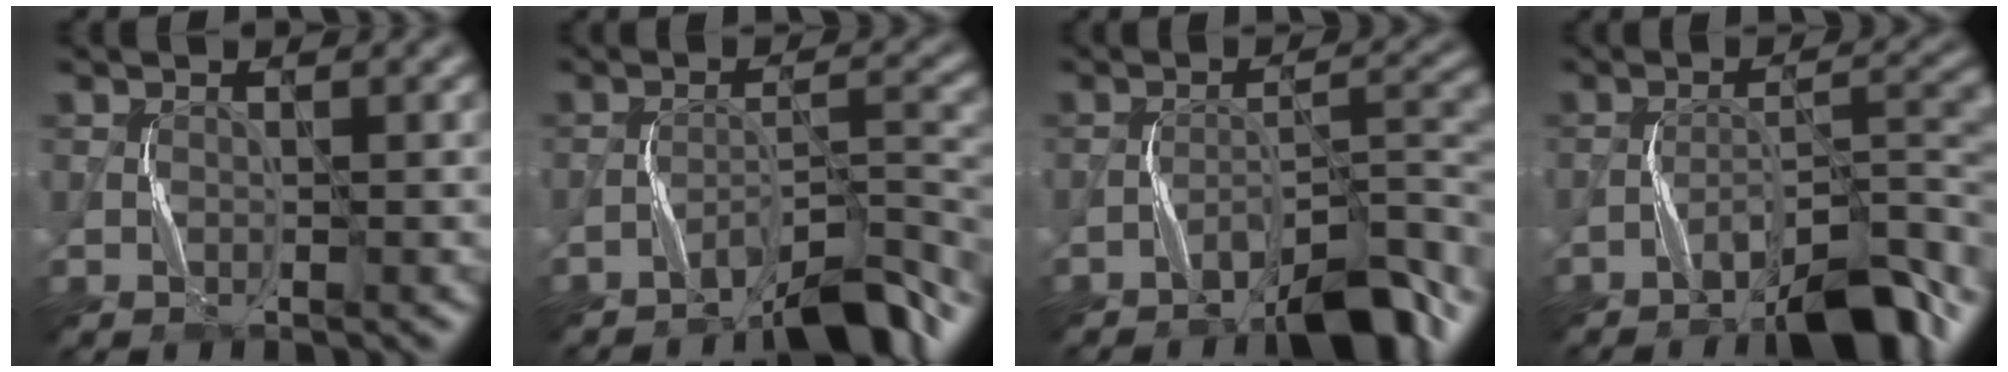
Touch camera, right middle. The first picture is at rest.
{"total": 6.0, "force": [-5.1, 0.6, 3.2], "torque": [-0.048, 0.010, -0.085]}
{"total": 8.2, "force": [-5.9, 2.0, 5.3], "torque": [-0.070, 0.018, -0.096]}
{"total": 9.2, "force": [-6.6, 2.2, 6.1], "torque": [-0.084, 0.020, -0.110]}